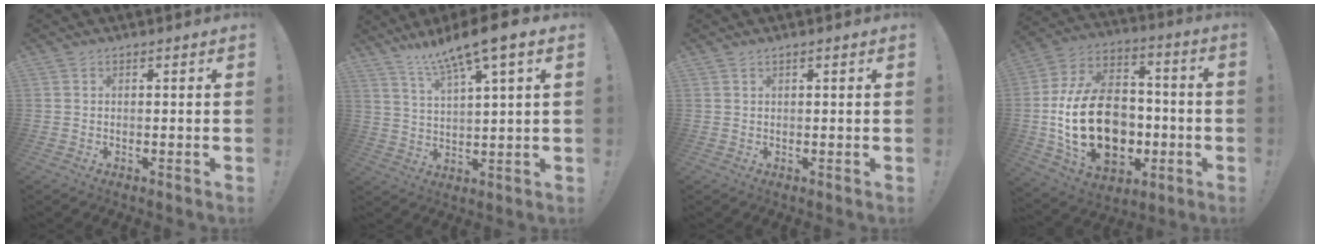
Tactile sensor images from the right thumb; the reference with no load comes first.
{"total": 10.4, "force": [7.8, 0.9, 6.8], "torque": [-0.126, -0.046, 0.131]}
{"total": 0.8, "force": [0.6, 0.1, 0.5], "torque": [-0.013, 0.001, 0.010]}
{"total": 26.4, "force": [-4.2, 18.2, 18.6], "torque": [-0.350, 0.027, -0.052]}